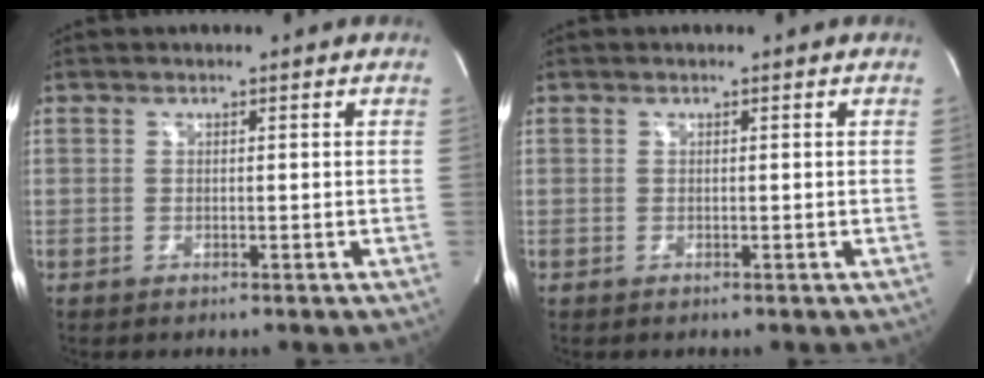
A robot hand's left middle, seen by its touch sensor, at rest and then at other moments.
{"total": 0.0}